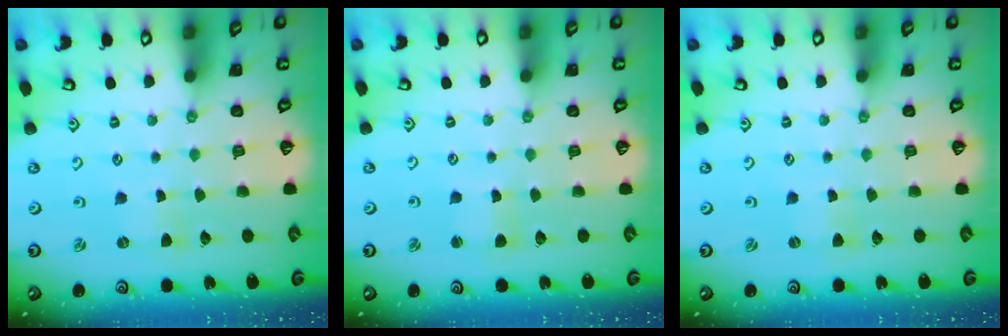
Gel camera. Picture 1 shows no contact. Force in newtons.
{"total": 1.3, "press": 1.2, "slide": 0.2}
{"total": 0.0}